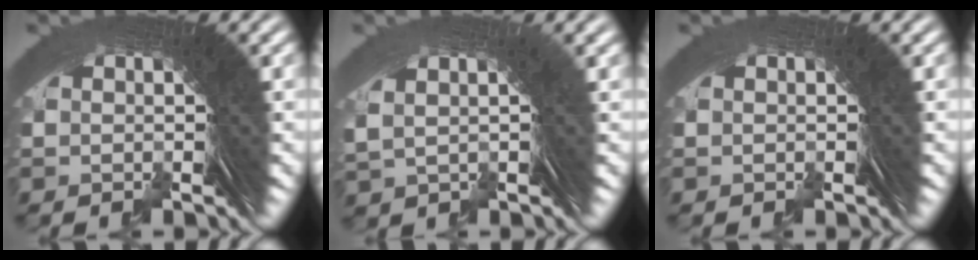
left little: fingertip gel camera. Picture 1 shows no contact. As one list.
[{"total": 2.6, "force": [1.2, 1.1, 2.0], "torque": [-0.028, 0.005, 0.024]}, {"total": 0.0}]